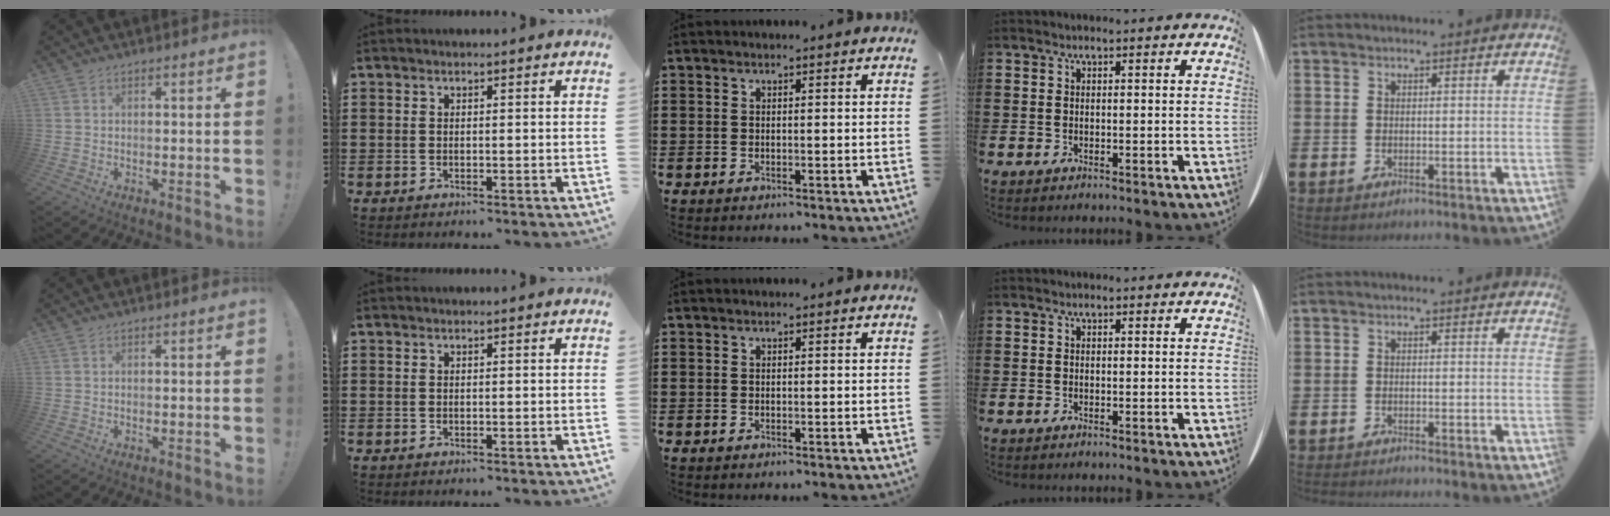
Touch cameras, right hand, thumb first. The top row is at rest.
{"little": {"total": 0.6, "force": [-0.6, -0.1, 0.0], "torque": [-0.001, -0.002, -0.012]}}